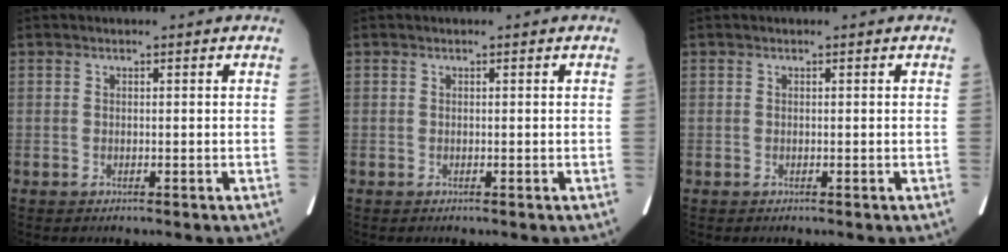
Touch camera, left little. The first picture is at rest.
{"total": 0.0}
{"total": 0.0}